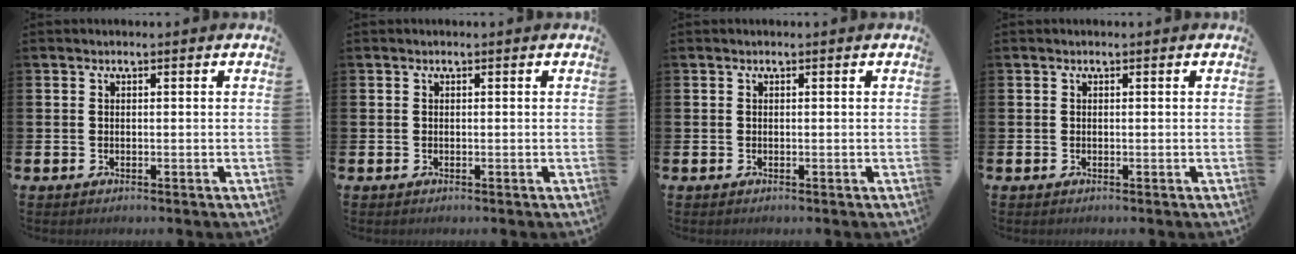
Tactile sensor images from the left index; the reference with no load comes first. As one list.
[{"total": 0.0}, {"total": 0.0}, {"total": 0.0}]